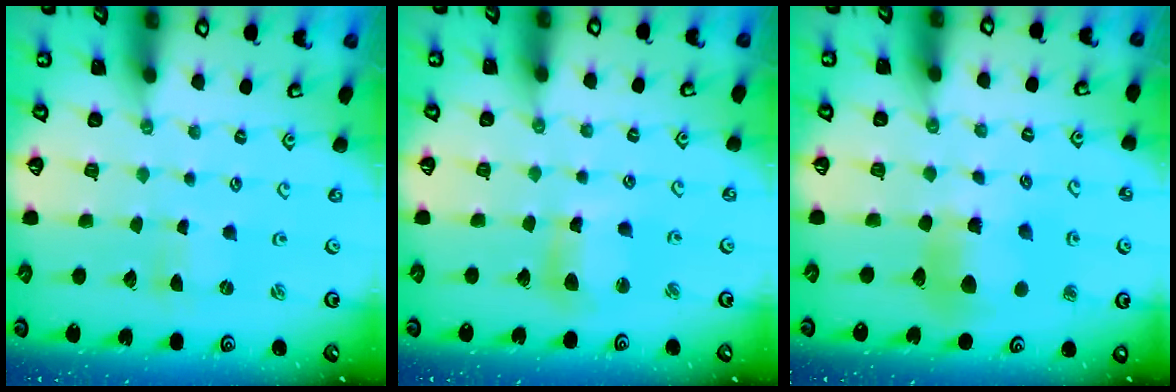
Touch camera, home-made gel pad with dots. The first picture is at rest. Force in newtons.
{"total": 9.2, "press": 9.1, "slide": 1.3}
{"total": 9.1, "press": 9.0, "slide": 1.2}